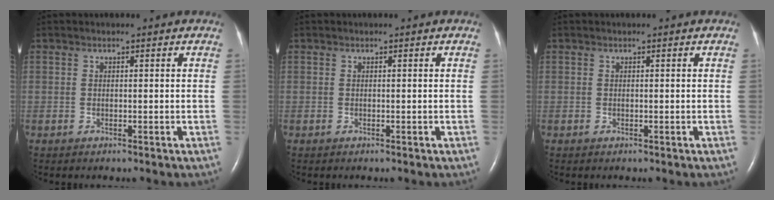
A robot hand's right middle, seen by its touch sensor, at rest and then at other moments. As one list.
[{"total": 0.0}, {"total": 0.0}]